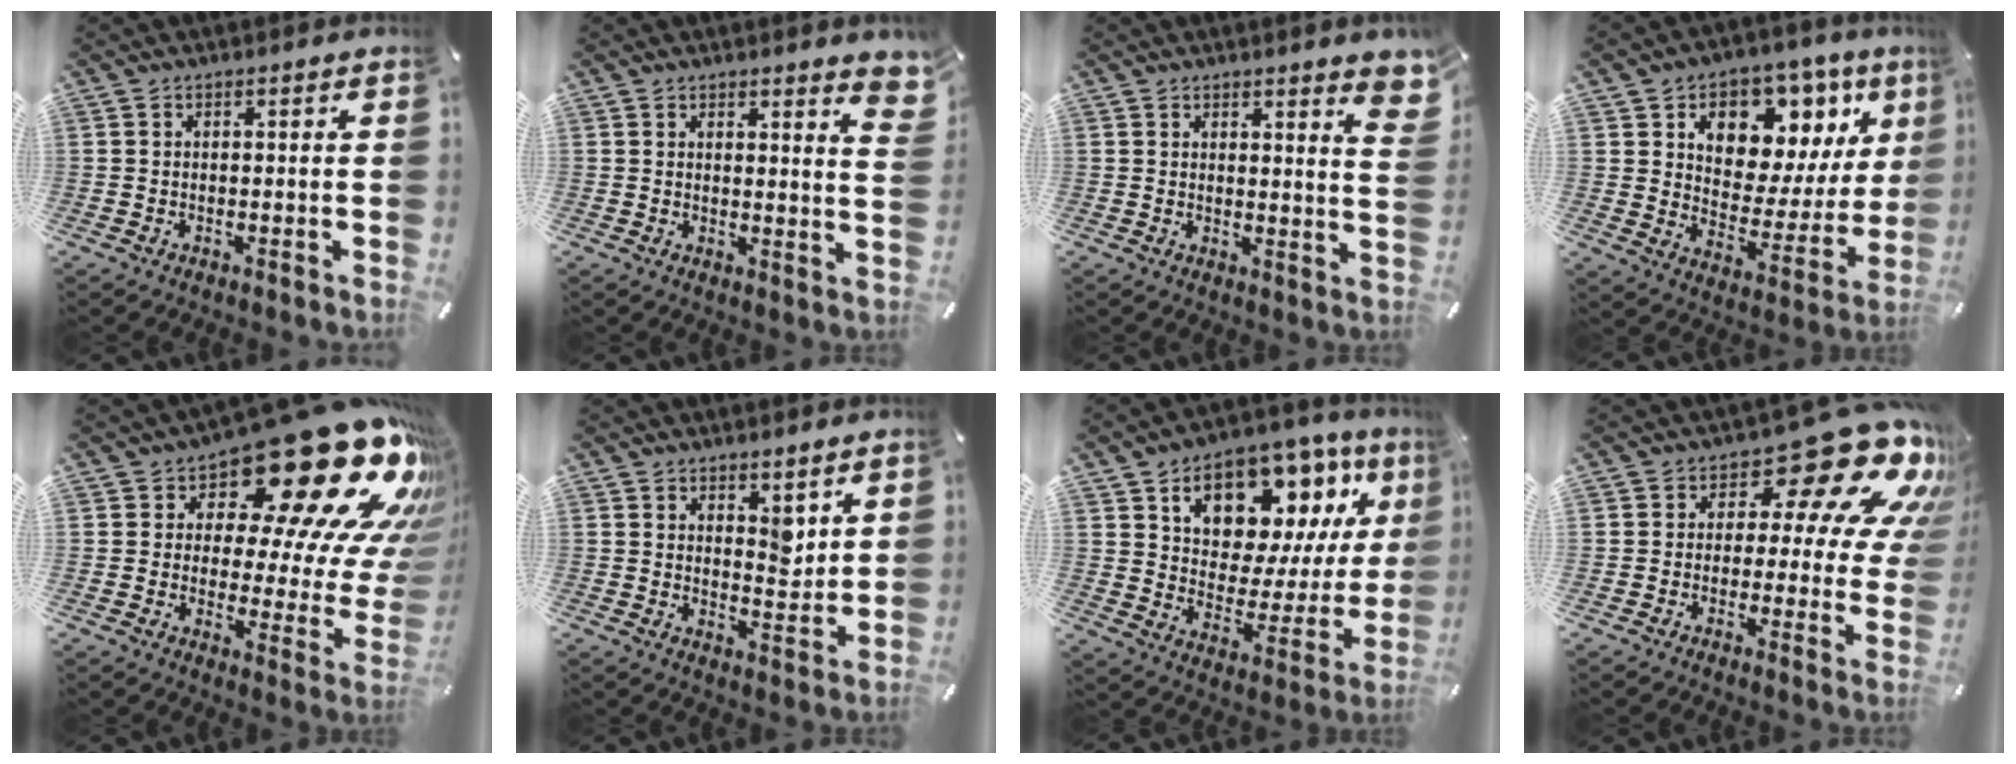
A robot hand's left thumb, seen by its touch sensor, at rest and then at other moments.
{"total": 4.0, "force": [3.0, 0.7, 2.5], "torque": [-0.033, -0.020, 0.050]}
{"total": 4.8, "force": [3.5, 0.8, 3.2], "torque": [-0.039, -0.024, 0.055]}
{"total": 11.2, "force": [6.5, 7.9, 4.5], "torque": [-0.058, -0.065, 0.113]}
{"total": 26.5, "force": [16.4, 10.5, 18.0], "torque": [-0.235, -0.134, 0.273]}
{"total": 5.7, "force": [3.3, 3.7, 2.9], "torque": [-0.019, -0.025, 0.053]}
{"total": 14.8, "force": [9.1, 9.6, 6.6], "torque": [-0.101, -0.065, 0.158]}
{"total": 17.1, "force": [9.1, 7.9, 12.1], "torque": [-0.157, -0.067, 0.146]}